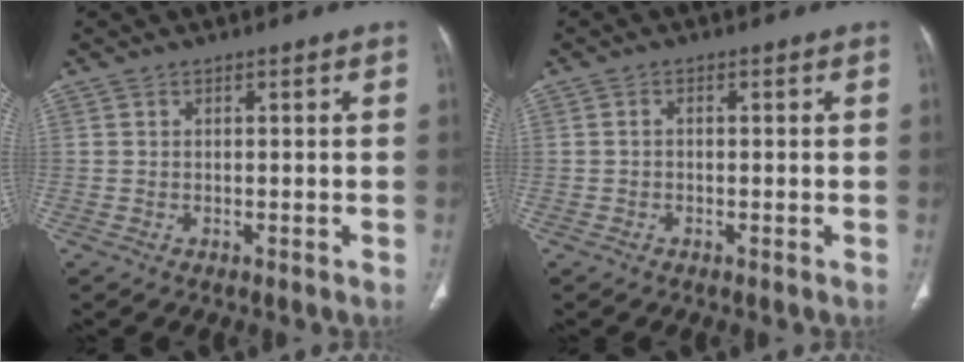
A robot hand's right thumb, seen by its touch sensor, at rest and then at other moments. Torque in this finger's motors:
{"motor_torque": [-0.41, 0.42, -0.18, 0.35, -0.01]}